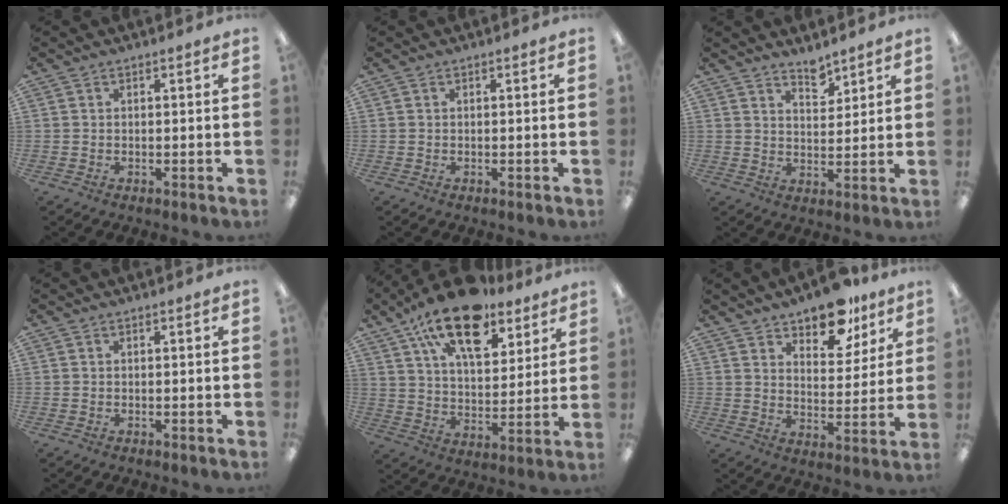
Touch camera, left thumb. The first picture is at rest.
{"total": 0.0}
{"total": 4.7, "force": [4.3, 1.6, 1.1], "torque": [0.001, -0.036, 0.075]}
{"total": 0.0}
{"total": 19.2, "force": [12.8, 8.8, 11.3], "torque": [-0.183, -0.061, 0.220]}
{"total": 12.3, "force": [9.7, 5.7, 5.0], "torque": [-0.066, -0.055, 0.174]}